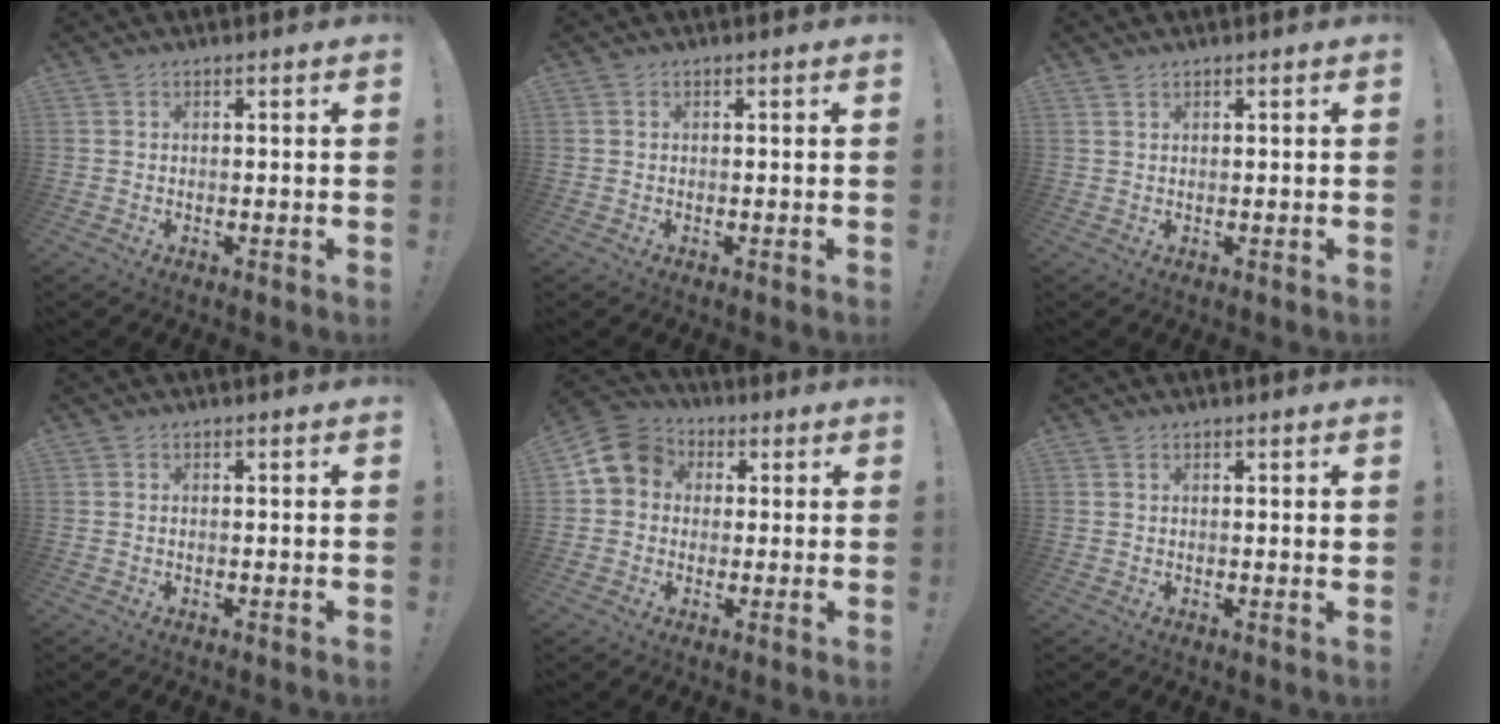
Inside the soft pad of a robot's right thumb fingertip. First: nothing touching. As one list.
[{"total": 0.0}, {"total": 1.0, "force": [0.8, 0.3, 0.4], "torque": [-0.003, -0.002, 0.015]}, {"total": 0.0}, {"total": 9.8, "force": [2.1, 8.5, 4.4], "torque": [-0.067, 0.006, 0.043]}, {"total": 0.9, "force": [0.7, 0.2, 0.5], "torque": [0.004, -0.005, 0.010]}]